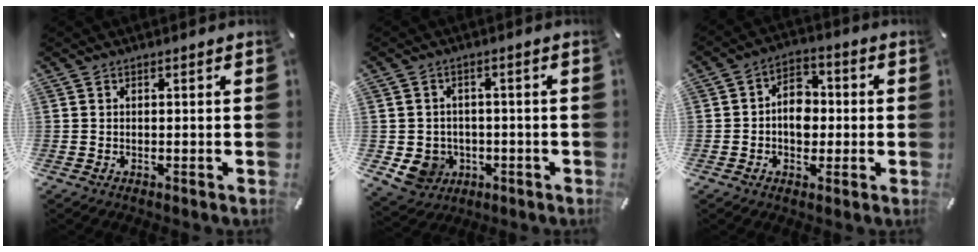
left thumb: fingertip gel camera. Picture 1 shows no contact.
{"total": 7.1, "force": [-1.9, 6.6, 1.8], "torque": [-0.048, 0.004, -0.035]}
{"total": 7.9, "force": [-1.0, 6.3, 4.6], "torque": [-0.071, 0.011, -0.020]}